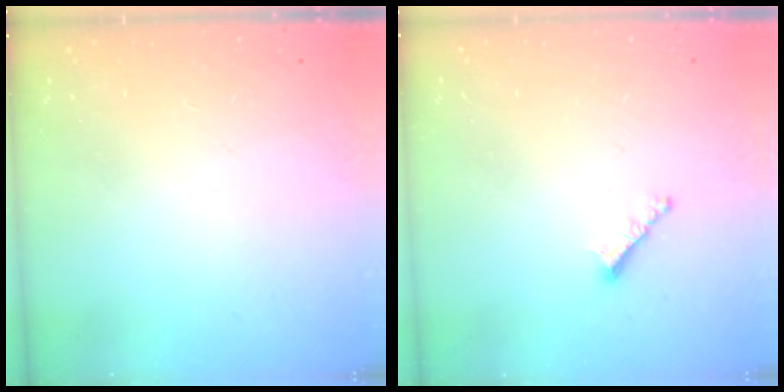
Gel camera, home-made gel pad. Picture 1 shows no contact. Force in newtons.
{"total": 2.2, "press": 2.2, "slide": 0.5}